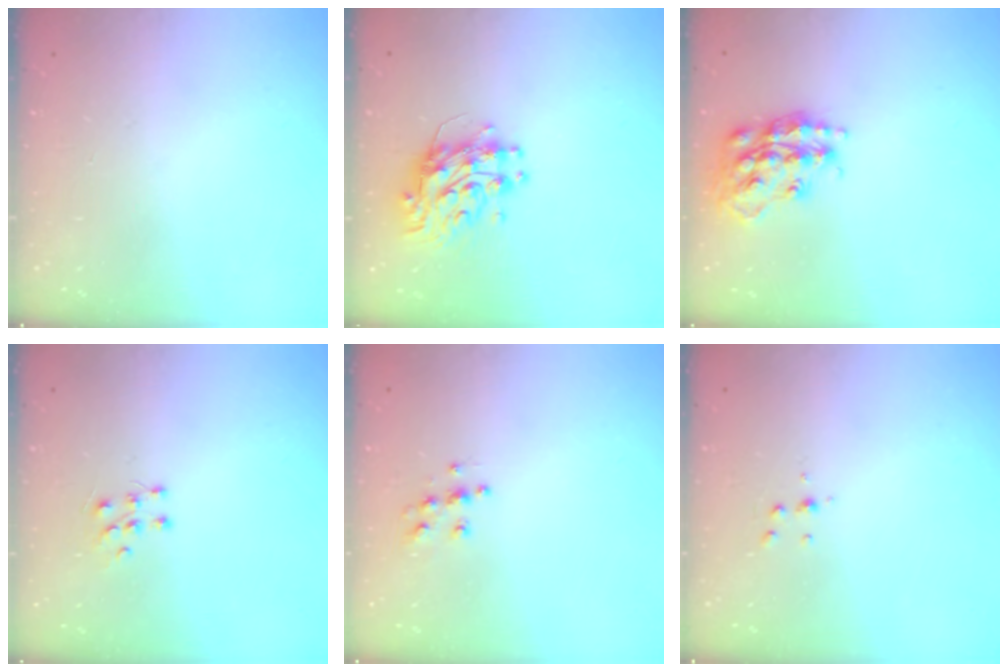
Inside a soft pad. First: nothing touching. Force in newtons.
{"total": 10.4, "press": 10.4, "slide": 1.0}
{"total": 17.0, "press": 16.9, "slide": 1.2}
{"total": 5.6, "press": 5.5, "slide": 1.0}
{"total": 6.2, "press": 6.2, "slide": 0.2}
{"total": 3.8, "press": 3.8, "slide": 0.4}